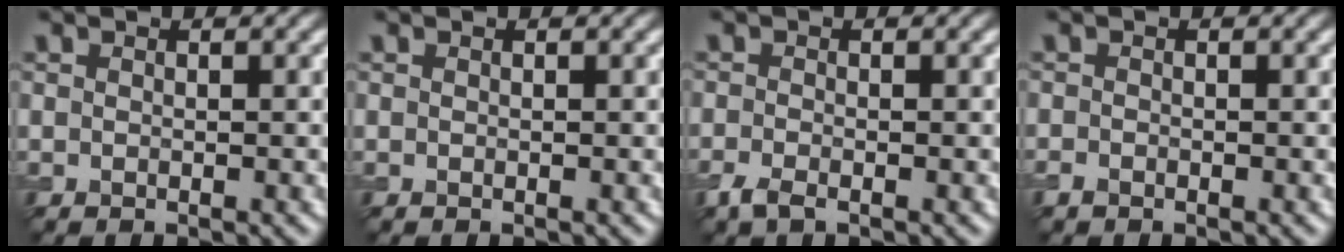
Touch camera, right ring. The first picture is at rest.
{"total": 0.0}
{"total": 1.5, "force": [-1.1, 0.4, 1.0], "torque": [-0.025, -0.004, -0.026]}
{"total": 0.7, "force": [-0.6, 0.3, 0.3], "torque": [-0.005, 0.000, -0.011]}